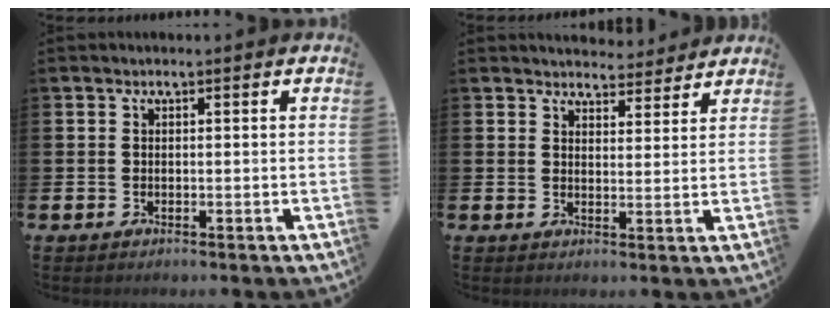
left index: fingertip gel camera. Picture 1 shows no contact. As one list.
[{"total": 4.2, "force": [4.1, 1.1, -0.2], "torque": [0.003, -0.024, 0.073]}]